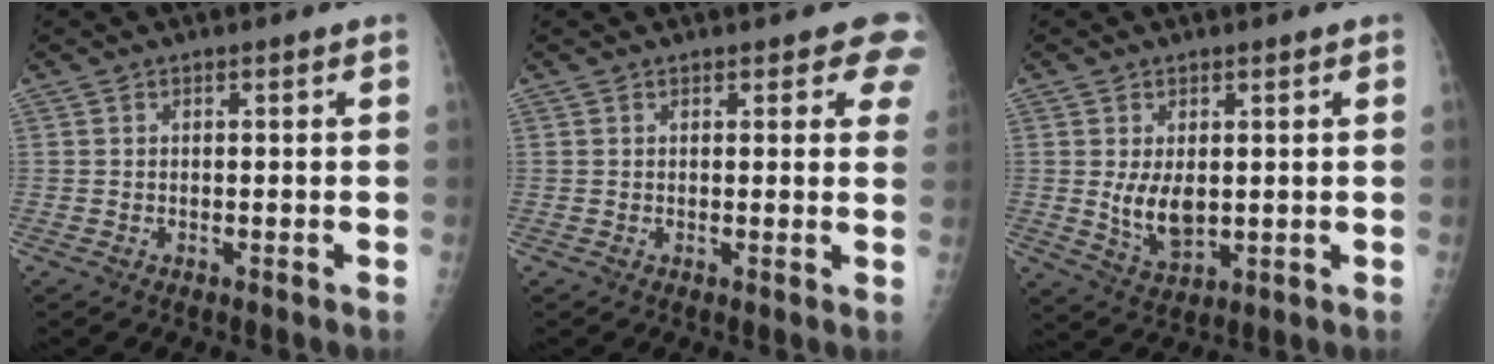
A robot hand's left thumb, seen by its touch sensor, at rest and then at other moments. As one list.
[{"total": 5.0, "force": [3.8, 2.2, 2.4], "torque": [0.010, -0.011, 0.029]}, {"total": 6.5, "force": [0.5, 3.8, 5.2], "torque": [-0.081, -0.018, 0.022]}]